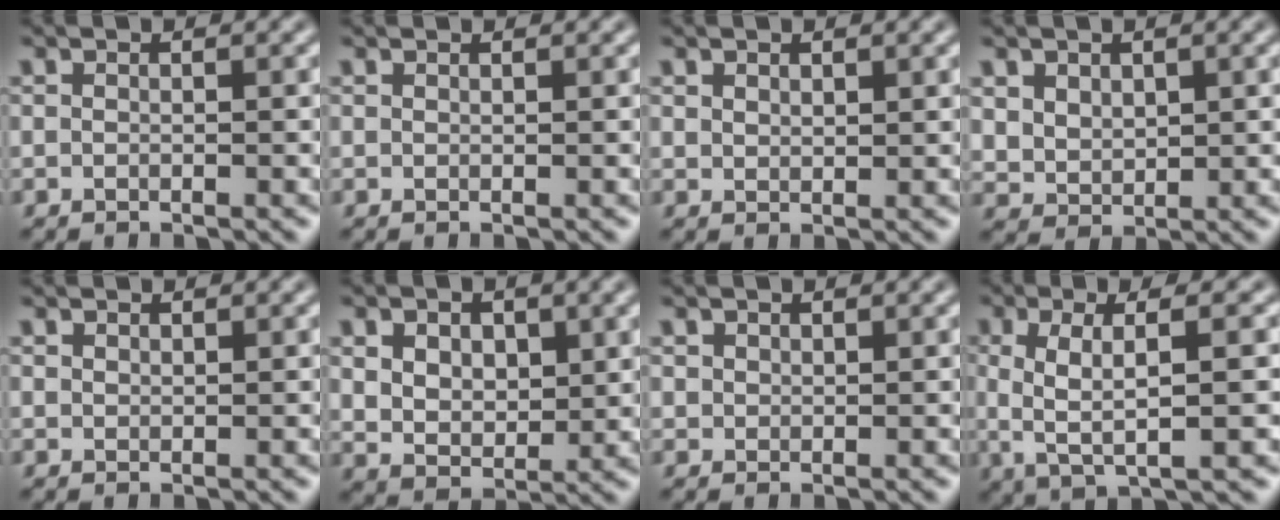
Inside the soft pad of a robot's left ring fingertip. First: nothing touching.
{"total": 0.6, "force": [0.6, 0.1, 0.0], "torque": [-0.001, -0.001, 0.009]}
{"total": 1.0, "force": [0.8, 0.5, 0.3], "torque": [-0.006, -0.001, 0.017]}
{"total": 2.4, "force": [1.0, 1.9, 1.1], "torque": [-0.030, -0.008, 0.023]}
{"total": 0.8, "force": [0.7, 0.4, 0.1], "torque": [-0.002, 0.000, 0.016]}
{"total": 5.4, "force": [1.7, 3.7, 3.6], "torque": [-0.066, -0.002, 0.025]}
{"total": 1.1, "force": [0.8, 0.7, 0.1], "torque": [-0.002, -0.001, 0.017]}
{"total": 5.3, "force": [0.2, 1.5, 5.1], "torque": [-0.099, 0.003, 0.003]}